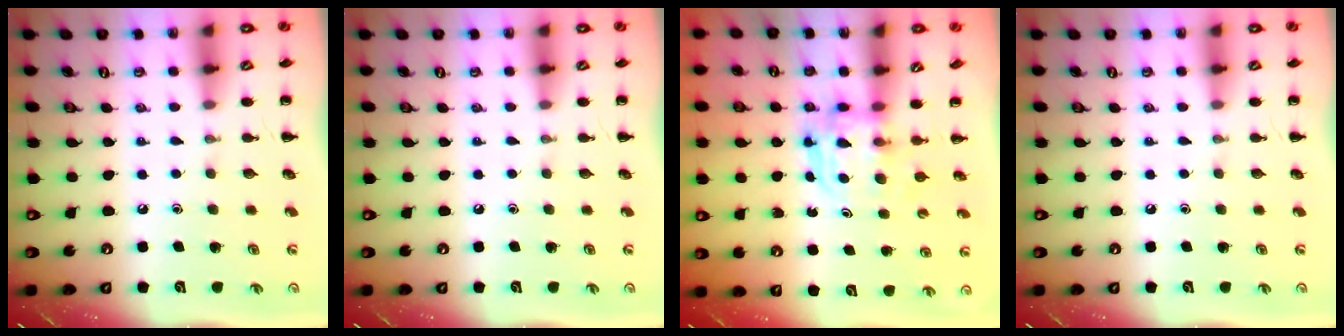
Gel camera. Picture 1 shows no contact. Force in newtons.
{"total": 0.0}
{"total": 3.8, "press": 3.8, "slide": 0.2}
{"total": 0.0}